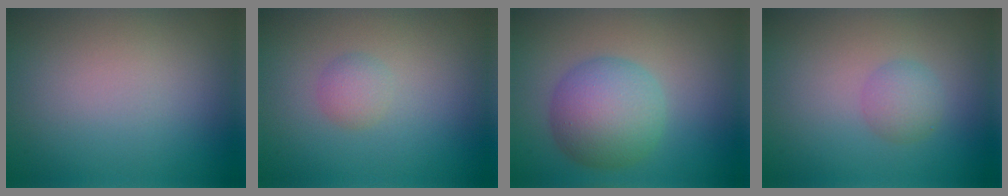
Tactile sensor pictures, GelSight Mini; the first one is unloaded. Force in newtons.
{"total": 1.4, "press": 1.4, "slide": 0.1}
{"total": 5.9, "press": 5.9, "slide": 0.0}
{"total": 1.7, "press": 1.7, "slide": 0.0}